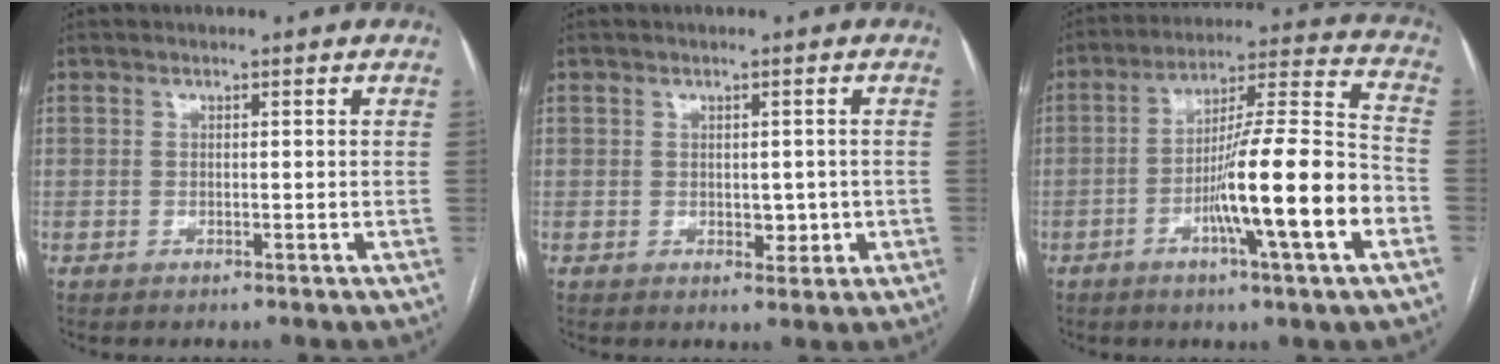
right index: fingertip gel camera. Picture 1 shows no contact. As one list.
[{"total": 2.5, "force": [-0.3, 1.6, 1.8], "torque": [-0.019, 0.002, 0.004]}, {"total": 16.9, "force": [-5.6, 0.0, 15.9], "torque": [-0.260, 0.000, -0.092]}]